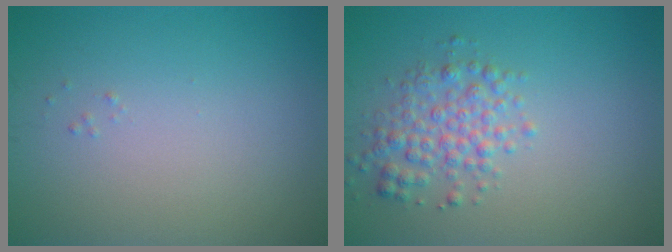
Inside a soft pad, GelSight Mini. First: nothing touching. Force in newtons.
{"total": 3.1, "press": 3.1, "slide": 0.0}